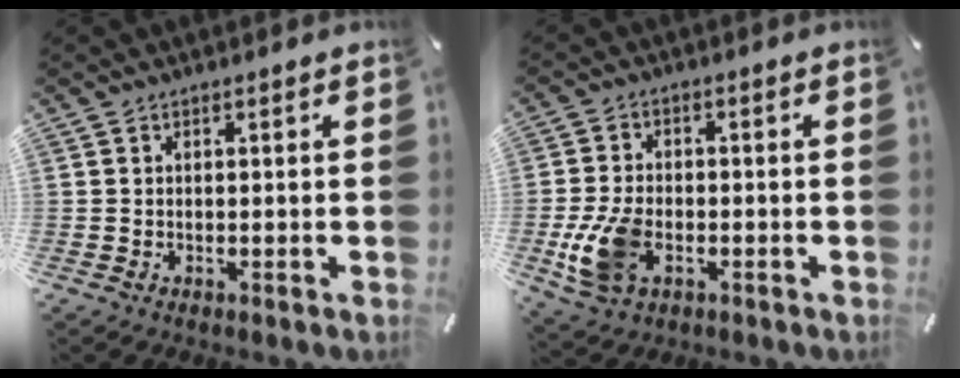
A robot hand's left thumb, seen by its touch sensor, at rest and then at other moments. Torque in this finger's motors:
{"motor_torque": [0.78, 1.81, 0.15, 0.09, 0.23]}